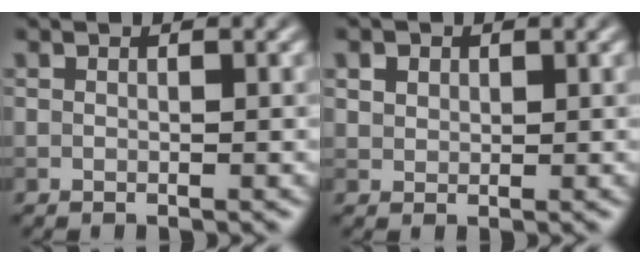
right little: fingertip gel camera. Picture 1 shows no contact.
{"total": 2.5, "force": [1.5, 1.7, 1.0], "torque": [-0.029, 0.006, 0.022]}